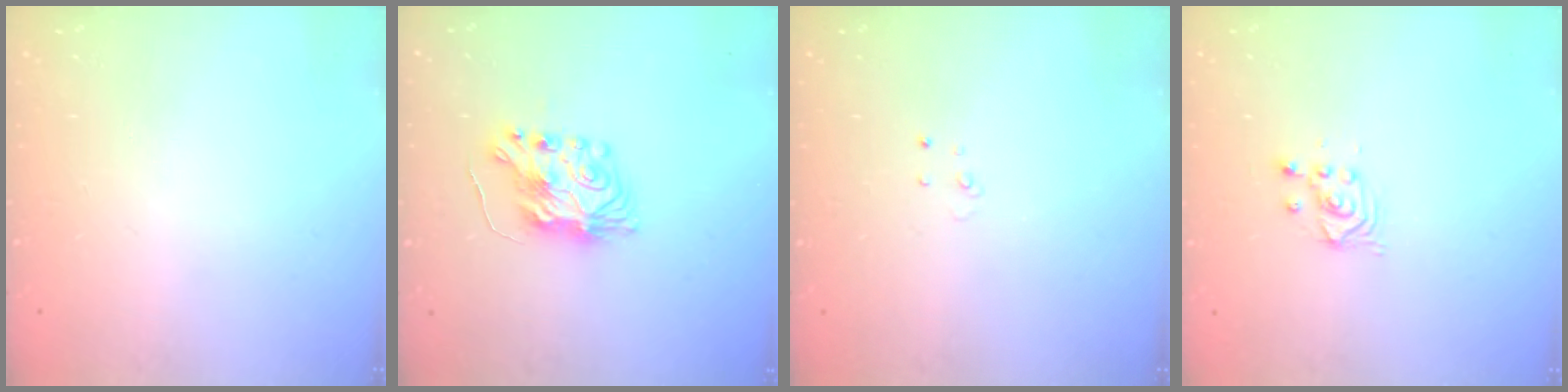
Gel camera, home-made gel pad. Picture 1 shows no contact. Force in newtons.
{"total": 8.2, "press": 8.2, "slide": 0.5}
{"total": 2.6, "press": 2.6, "slide": 0.2}
{"total": 2.5, "press": 2.5, "slide": 0.2}